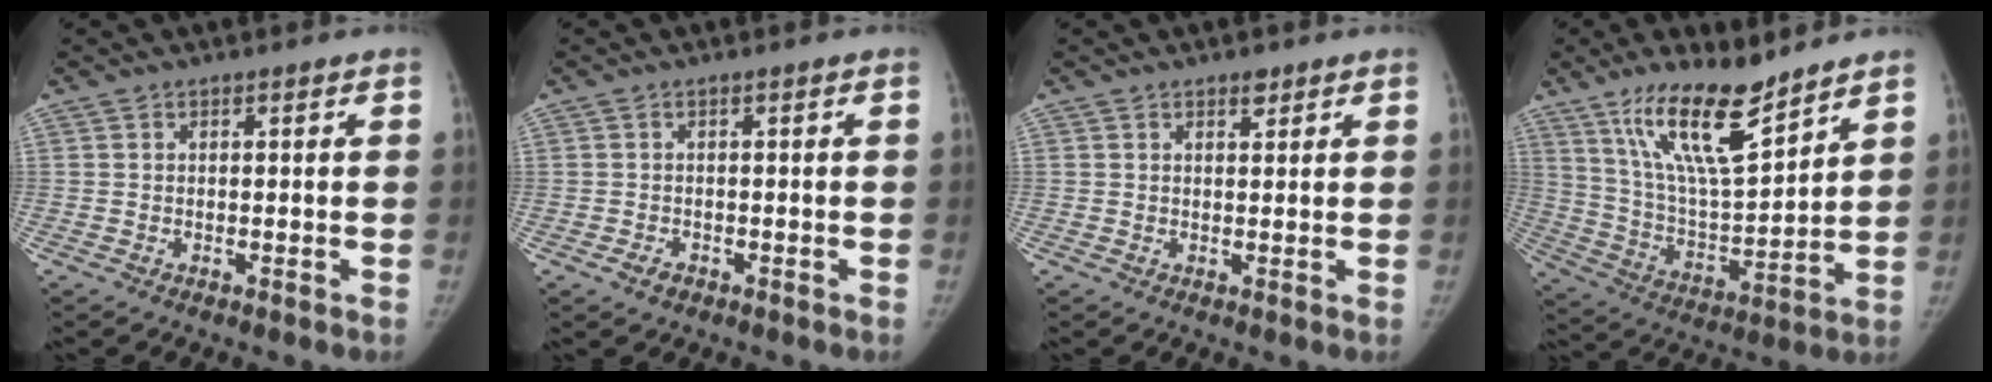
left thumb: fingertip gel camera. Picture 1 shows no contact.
{"total": 1.7, "force": [-0.9, 1.2, 0.8], "torque": [-0.014, 0.001, -0.012]}
{"total": 1.7, "force": [1.2, 0.8, 0.9], "torque": [-0.005, -0.006, 0.016]}
{"total": 17.0, "force": [11.7, 4.5, 11.4], "torque": [-0.182, -0.070, 0.225]}